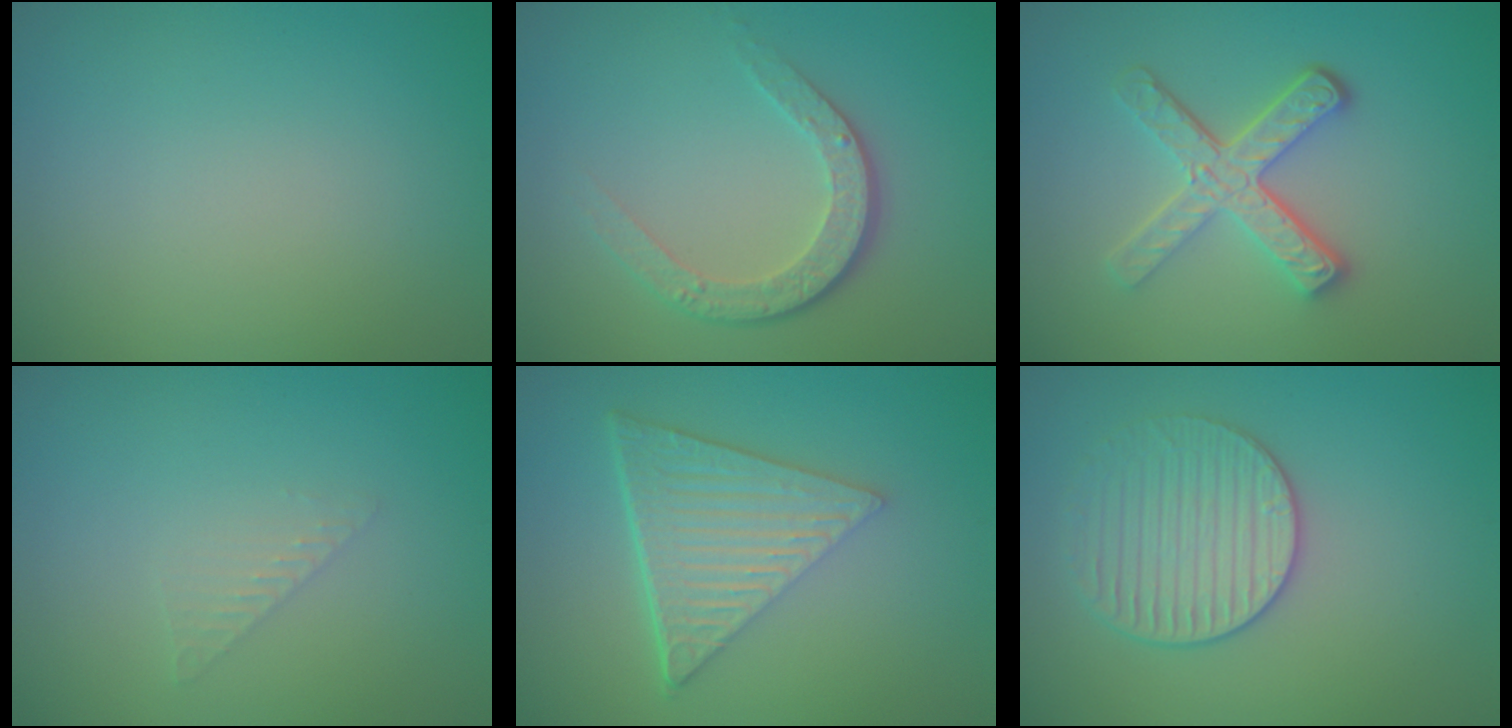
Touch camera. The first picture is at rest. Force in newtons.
{"total": 3.5, "press": 2.5, "slide": 2.4}
{"total": 4.5, "press": 3.3, "slide": 3.0}
{"total": 1.0, "press": 1.0, "slide": 0.0}
{"total": 6.8, "press": 4.5, "slide": 5.1}
{"total": 3.2, "press": 3.2, "slide": 0.3}